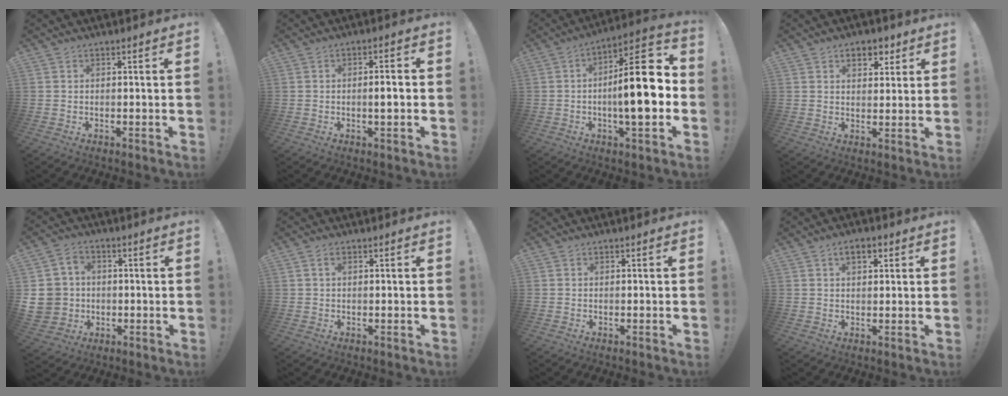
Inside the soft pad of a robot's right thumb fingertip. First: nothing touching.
{"total": 3.5, "force": [-0.5, 0.3, 3.5], "torque": [-0.046, -0.005, -0.016]}
{"total": 18.3, "force": [-1.2, 4.6, 17.6], "torque": [-0.266, 0.004, -0.029]}
{"total": 6.4, "force": [3.4, 4.1, 3.5], "torque": [-0.040, -0.007, 0.059]}
{"total": 9.6, "force": [-1.3, 9.0, 3.1], "torque": [-0.067, 0.019, -0.015]}
{"total": 1.6, "force": [0.6, 0.7, 1.3], "torque": [-0.024, 0.002, 0.010]}
{"total": 0.0}
{"total": 4.2, "force": [1.8, 2.3, 3.0], "torque": [-0.046, 0.003, 0.029]}